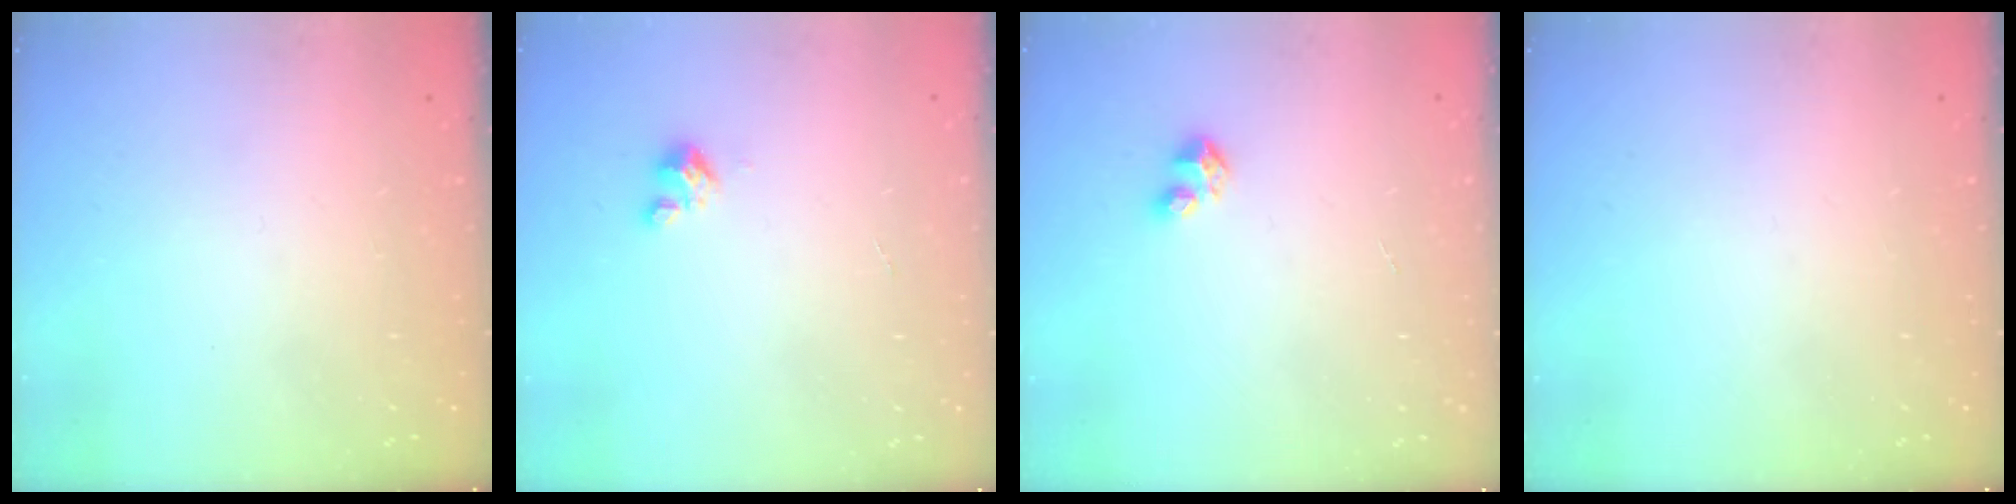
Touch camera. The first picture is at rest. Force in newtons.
{"total": 2.9, "press": 2.9, "slide": 0.3}
{"total": 3.3, "press": 3.2, "slide": 0.3}
{"total": 0.0}